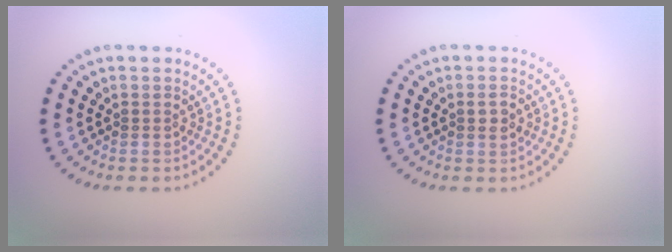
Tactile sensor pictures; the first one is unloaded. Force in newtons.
{"total": 1.3, "press": 1.2, "slide": 0.2}